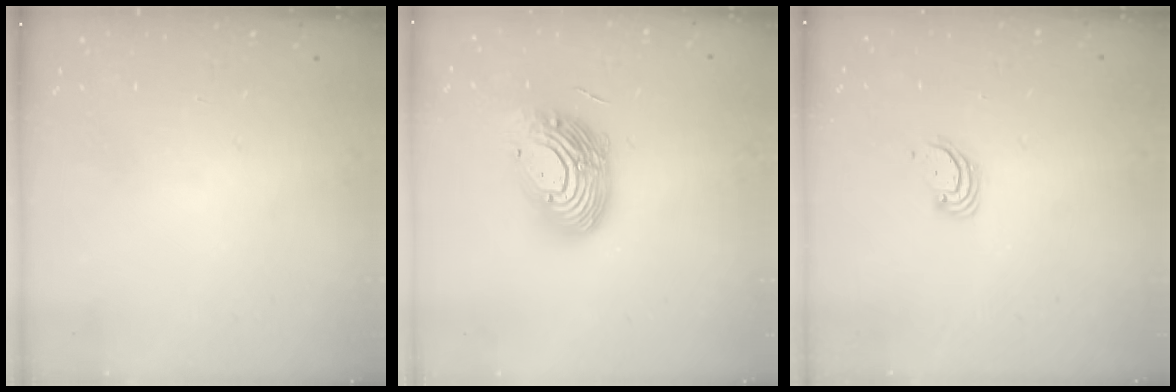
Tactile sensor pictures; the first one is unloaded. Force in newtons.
{"total": 16.9, "press": 16.8, "slide": 1.6}
{"total": 3.5, "press": 3.5, "slide": 0.3}